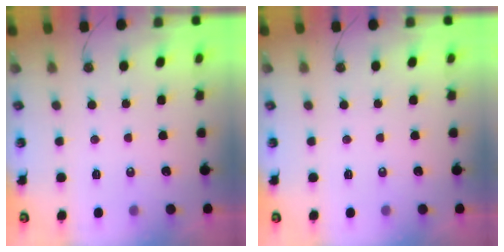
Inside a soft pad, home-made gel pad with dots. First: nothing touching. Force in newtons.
{"total": 0.0}